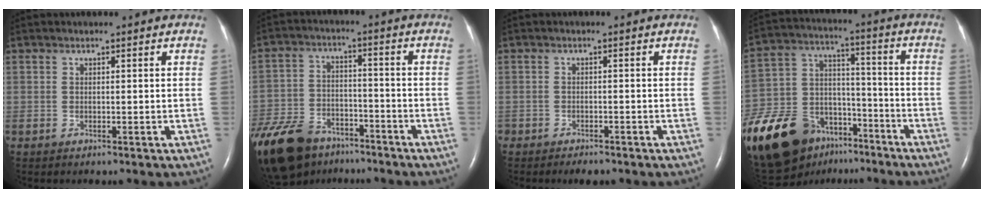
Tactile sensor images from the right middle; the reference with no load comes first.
{"total": 19.4, "force": [-14.0, 10.0, 8.8], "torque": [-0.249, -0.022, -0.235]}
{"total": 2.4, "force": [-2.0, 0.9, 1.0], "torque": [-0.018, -0.003, -0.026]}
{"total": 29.6, "force": [-19.1, 17.1, 14.8], "torque": [-0.408, -0.006, -0.325]}